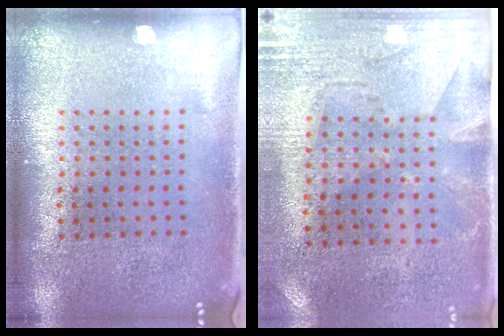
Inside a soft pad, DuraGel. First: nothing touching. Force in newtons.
{"total": 2.7, "press": 2.3, "slide": 1.5}